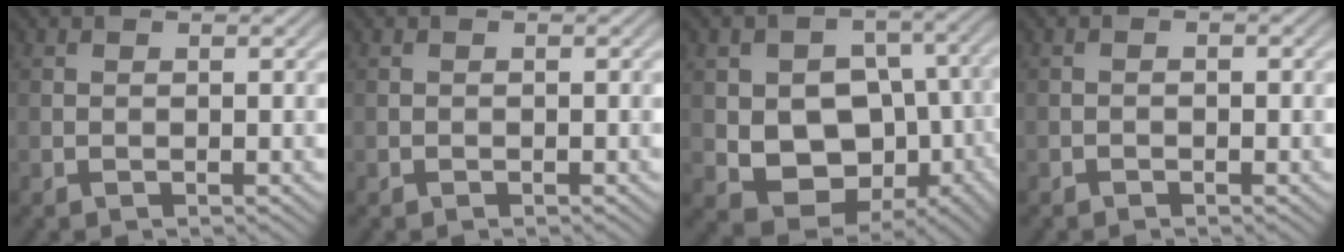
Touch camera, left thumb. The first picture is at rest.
{"total": 0.0}
{"total": 12.2, "force": [-1.7, 9.3, 7.6], "torque": [-0.136, -0.027, -0.025]}
{"total": 0.5, "force": [-0.4, 0.2, 0.3], "torque": [-0.003, 0.002, -0.008]}